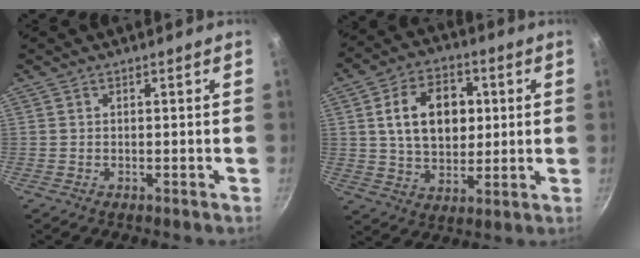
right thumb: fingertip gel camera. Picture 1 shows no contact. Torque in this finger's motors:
{"motor_torque": [-0.59, 1.54, 0.71, -0.30, 0.12]}